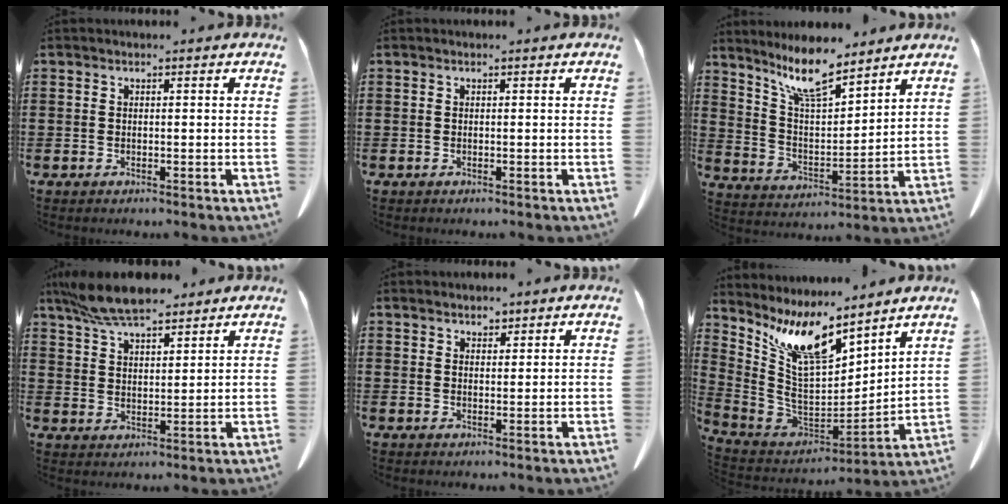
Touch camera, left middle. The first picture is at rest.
{"total": 0.0}
{"total": 9.4, "force": [7.8, 1.7, 5.0], "torque": [-0.113, -0.033, 0.141]}
{"total": 8.2, "force": [6.9, 2.1, 3.7], "torque": [-0.093, -0.015, 0.130]}
{"total": 1.9, "force": [1.8, 0.6, 0.2], "torque": [-0.009, 0.000, 0.036]}
{"total": 12.1, "force": [8.3, 4.2, 7.8], "torque": [-0.186, -0.039, 0.151]}